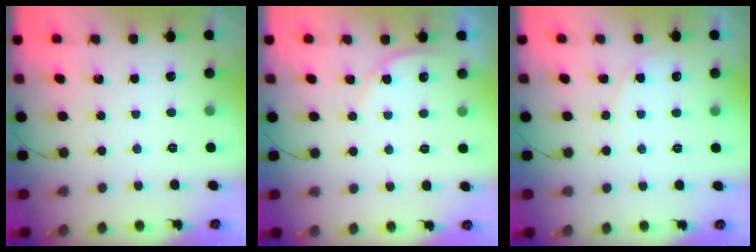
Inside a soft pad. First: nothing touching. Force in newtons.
{"total": 4.8, "press": 4.7, "slide": 0.3}
{"total": 3.8, "press": 3.8, "slide": 0.3}